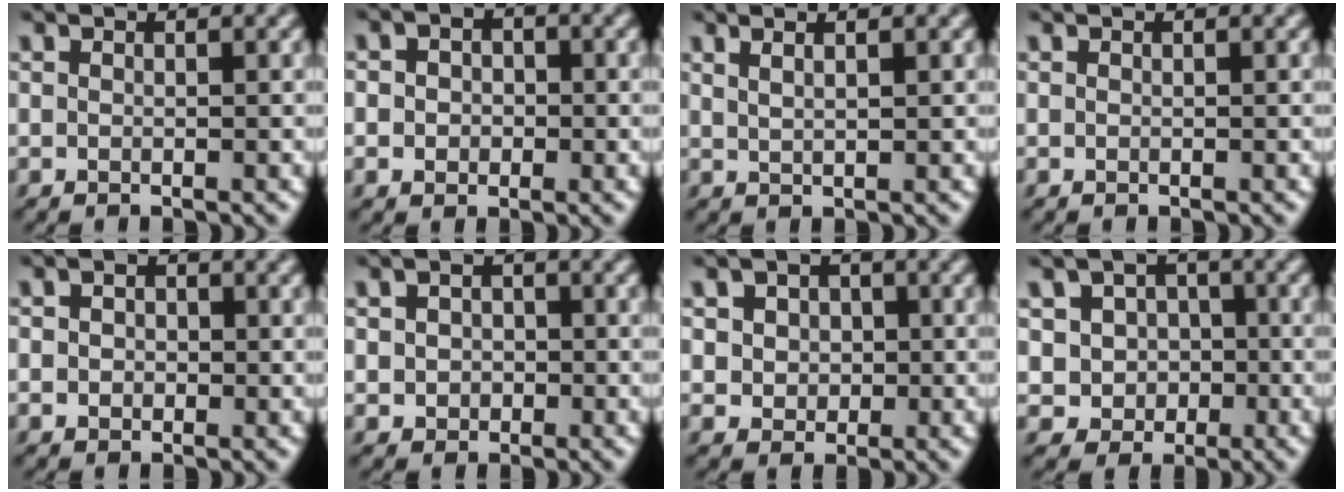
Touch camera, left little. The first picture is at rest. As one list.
[{"total": 3.8, "force": [0.3, 3.1, 2.2], "torque": [-0.023, 0.019, -0.027]}, {"total": 1.8, "force": [1.1, 0.5, 1.4], "torque": [-0.017, 0.002, 0.013]}, {"total": 0.0}, {"total": 2.8, "force": [0.2, 2.2, 1.7], "torque": [-0.019, 0.014, -0.022]}, {"total": 2.9, "force": [-0.2, 2.4, 1.7], "torque": [-0.022, 0.010, -0.017]}, {"total": 5.5, "force": [1.5, 4.5, 2.9], "torque": [-0.050, 0.021, 0.003]}, {"total": 5.1, "force": [0.1, 4.7, 1.9], "torque": [-0.022, 0.017, -0.014]}]